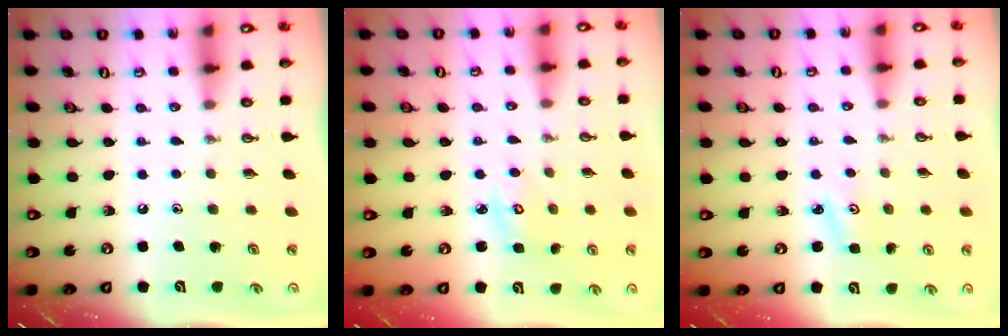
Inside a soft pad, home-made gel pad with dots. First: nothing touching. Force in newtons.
{"total": 2.7, "press": 2.7, "slide": 0.0}
{"total": 2.7, "press": 2.6, "slide": 0.4}